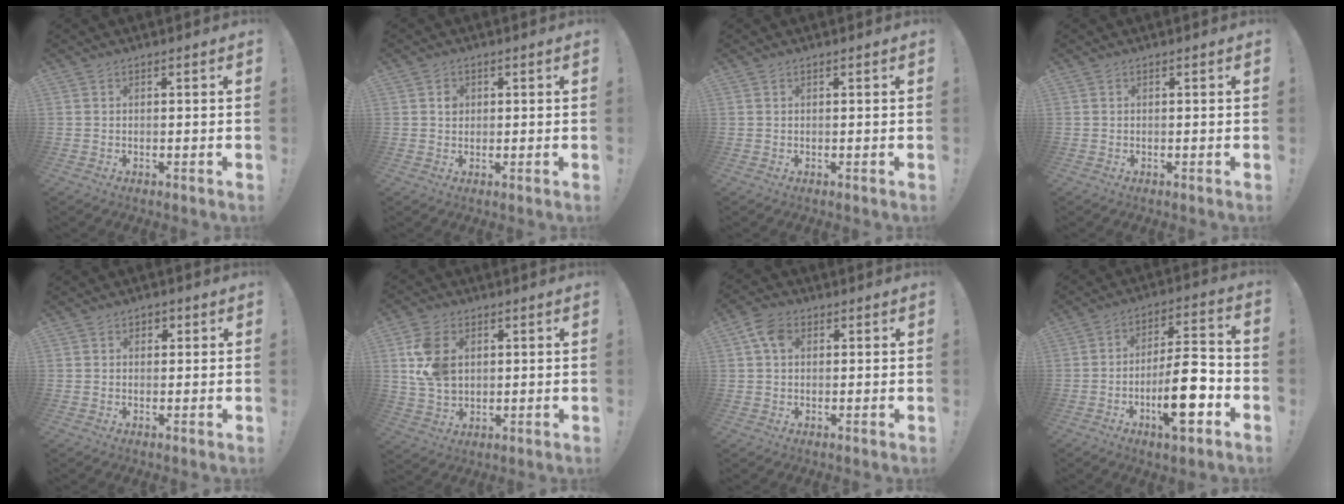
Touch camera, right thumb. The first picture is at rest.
{"total": 2.1, "force": [0.3, 1.8, 0.9], "torque": [-0.001, -0.003, 0.001]}
{"total": 0.0}
{"total": 0.0}
{"total": 1.6, "force": [0.3, 1.5, 0.6], "torque": [-0.001, 0.001, 0.002]}
{"total": 11.4, "force": [3.1, 8.2, 7.3], "torque": [-0.131, -0.001, 0.060]}
{"total": 6.4, "force": [1.9, 4.4, 4.3], "torque": [-0.078, 0.000, 0.036]}
{"total": 16.1, "force": [-6.0, 5.0, 14.0], "torque": [-0.223, 0.026, -0.098]}